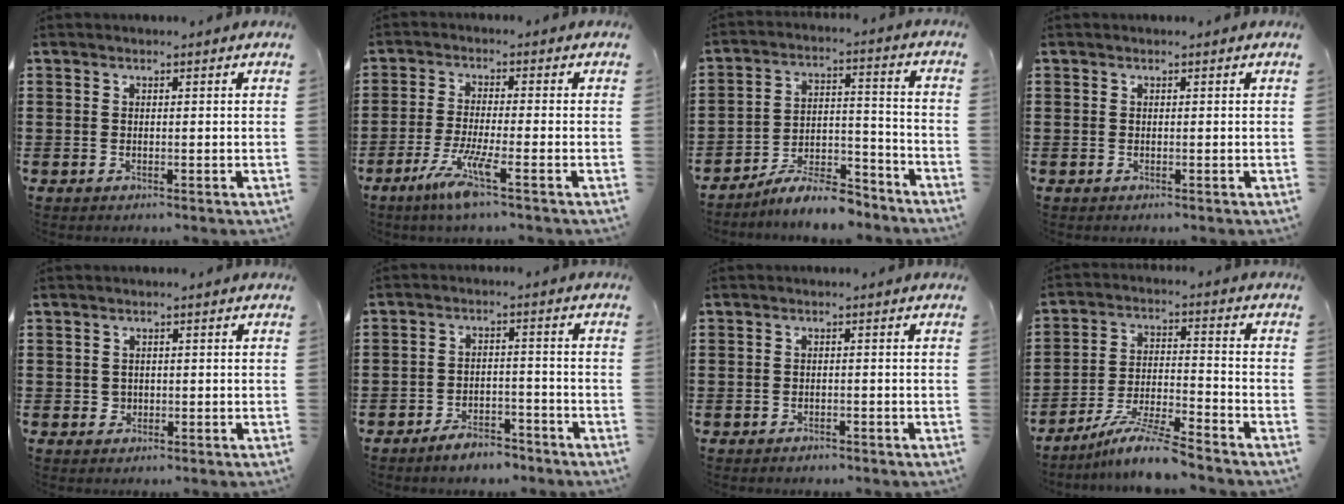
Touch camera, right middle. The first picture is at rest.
{"total": 6.2, "force": [-3.6, 0.2, 5.0], "torque": [-0.107, -0.015, -0.068]}
{"total": 8.1, "force": [-7.6, 1.4, 2.5], "torque": [-0.042, 0.020, -0.145]}
{"total": 0.0}
{"total": 1.1, "force": [0.0, 1.0, 0.3], "torque": [-0.008, 0.007, -0.001]}
{"total": 4.1, "force": [-4.0, 0.9, 0.7], "torque": [-0.011, 0.011, -0.079]}
{"total": 1.0, "force": [-0.9, 0.4, -0.1], "torque": [-0.002, 0.003, -0.022]}
{"total": 8.0, "force": [-7.0, 0.0, 3.8], "torque": [-0.075, -0.005, -0.136]}